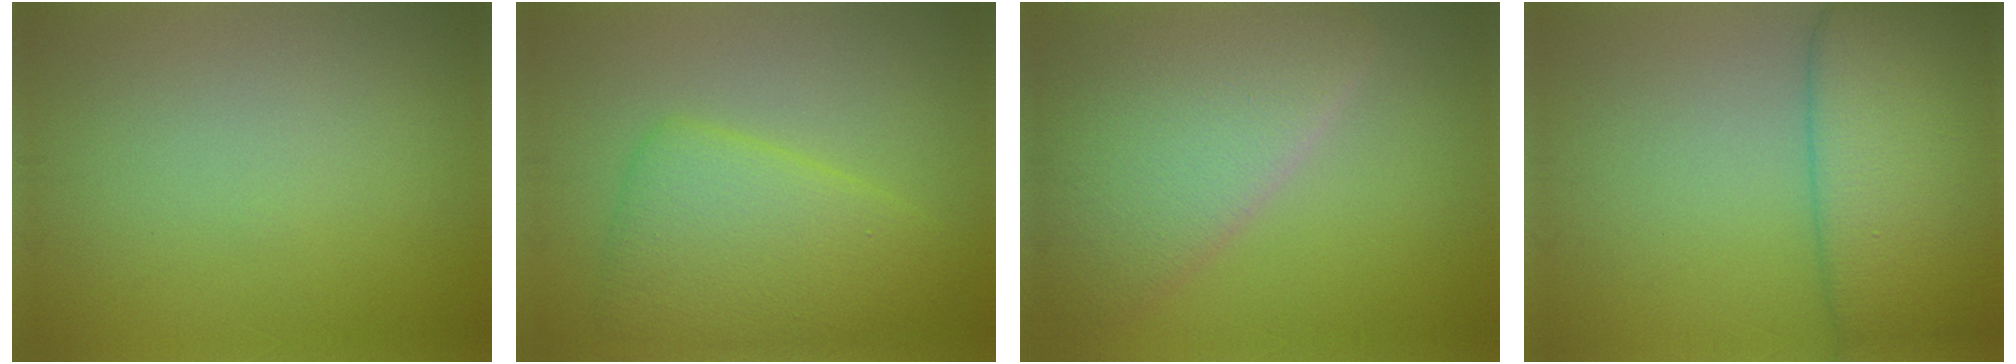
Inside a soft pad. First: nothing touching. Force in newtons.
{"total": 6.1, "press": 6.1, "slide": 0.2}
{"total": 8.5, "press": 8.5, "slide": 0.6}
{"total": 8.7, "press": 8.6, "slide": 0.6}